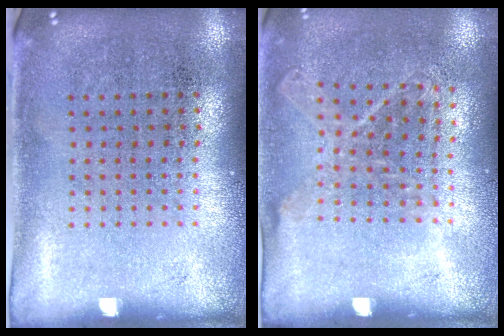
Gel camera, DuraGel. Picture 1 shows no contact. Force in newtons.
{"total": 1.1, "press": 1.0, "slide": 0.5}